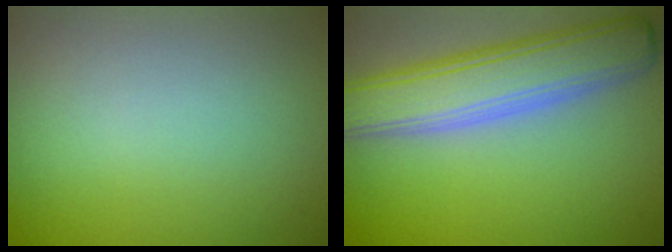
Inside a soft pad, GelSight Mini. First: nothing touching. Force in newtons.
{"total": 6.8, "press": 6.8, "slide": 0.5}